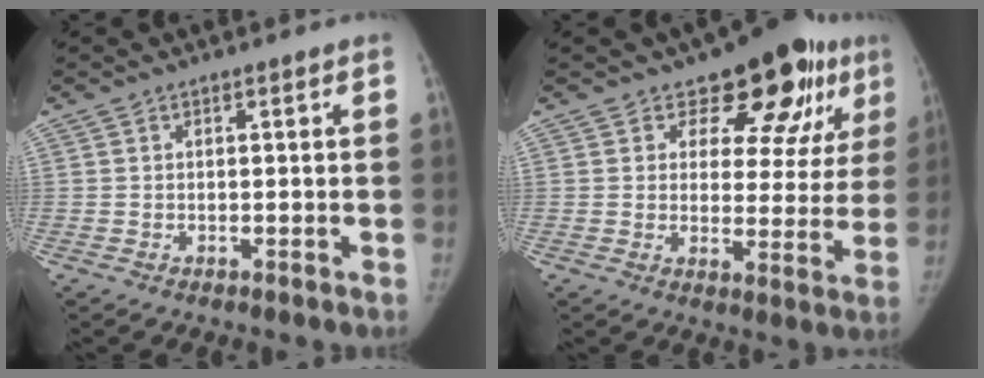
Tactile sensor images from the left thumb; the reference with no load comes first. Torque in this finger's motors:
{"motor_torque": [0.16, 0.21, 0.17, -0.25, -0.02]}